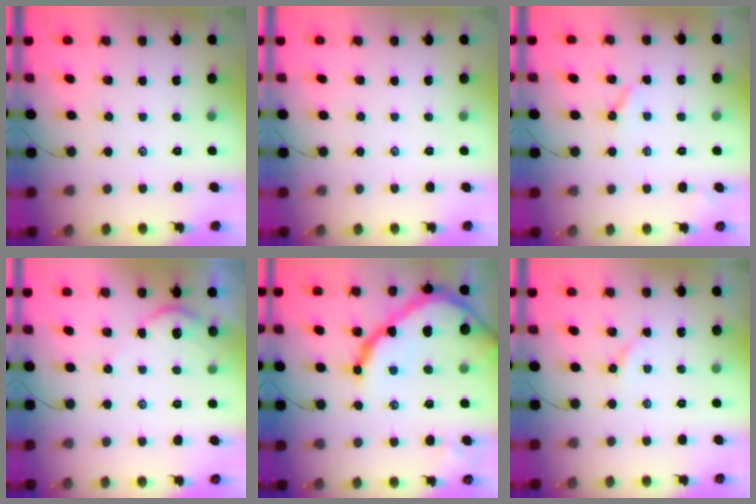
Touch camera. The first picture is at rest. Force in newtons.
{"total": 0.0}
{"total": 3.6, "press": 3.6, "slide": 0.6}
{"total": 2.8, "press": 2.8, "slide": 0.4}
{"total": 19.0, "press": 18.9, "slide": 1.9}
{"total": 3.2, "press": 3.1, "slide": 0.4}